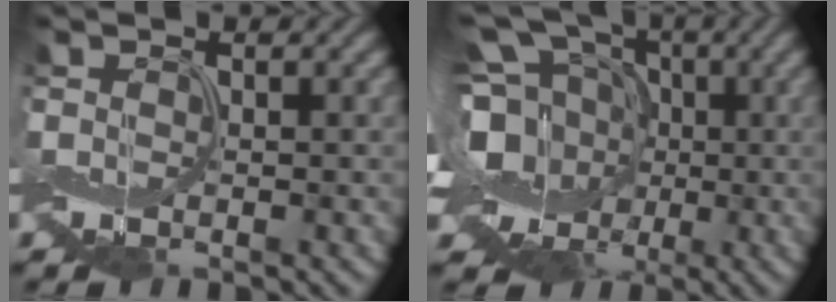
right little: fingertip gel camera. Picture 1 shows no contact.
{"total": 13.0, "force": [-0.9, 10.9, 7.0], "torque": [-0.163, 0.006, -0.035]}